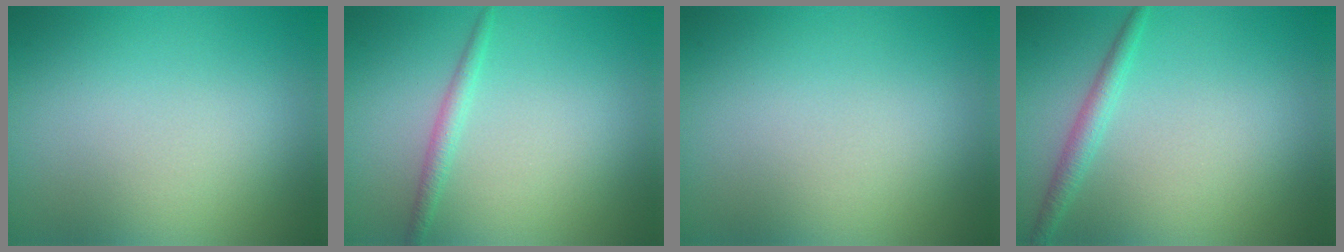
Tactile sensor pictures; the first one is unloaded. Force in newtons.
{"total": 1.4, "press": 1.4, "slide": 0.1}
{"total": 0.0}
{"total": 1.8, "press": 1.8, "slide": 0.0}